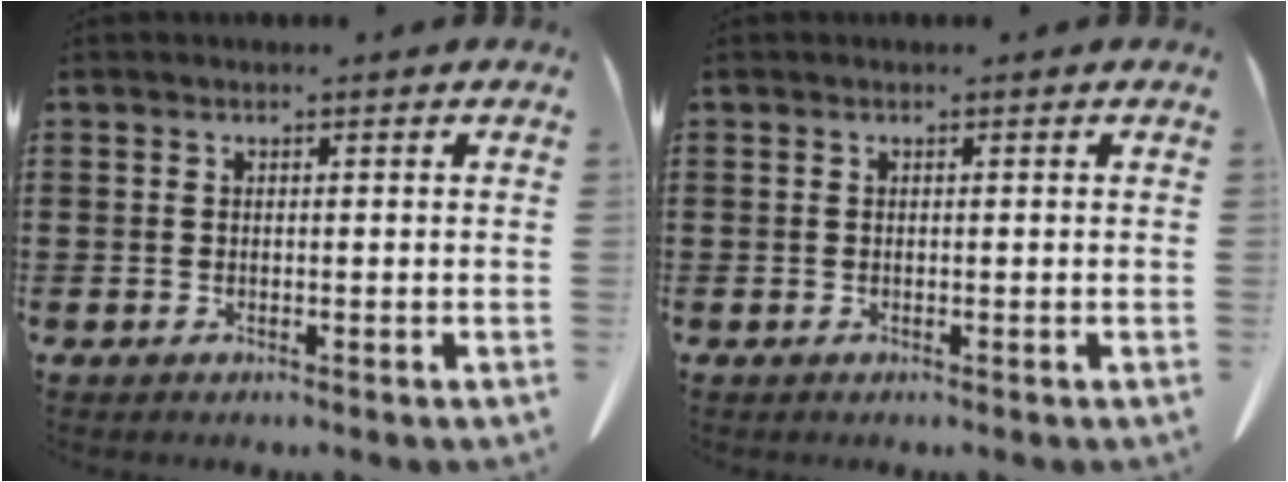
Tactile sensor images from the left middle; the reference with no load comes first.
{"total": 0.0}